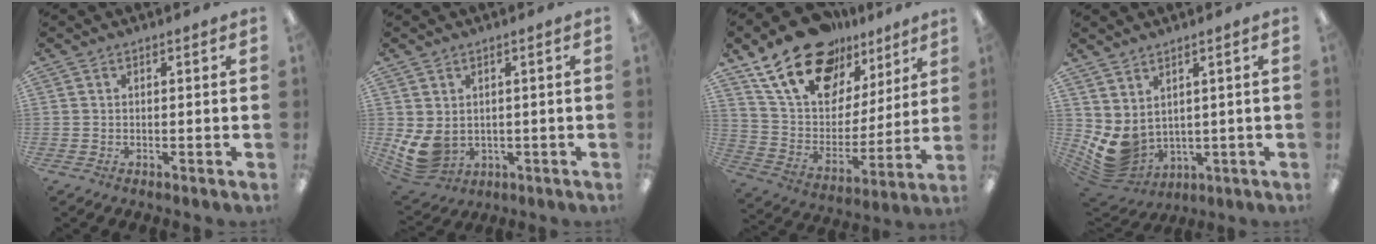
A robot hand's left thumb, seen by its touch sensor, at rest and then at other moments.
{"total": 7.3, "force": [0.6, 5.6, 4.7], "torque": [-0.114, -0.013, 0.014]}
{"total": 21.0, "force": [15.1, 11.4, 9.2], "torque": [-0.173, -0.087, 0.274]}
{"total": 7.0, "force": [1.7, 5.2, 4.3], "torque": [-0.123, -0.031, 0.039]}